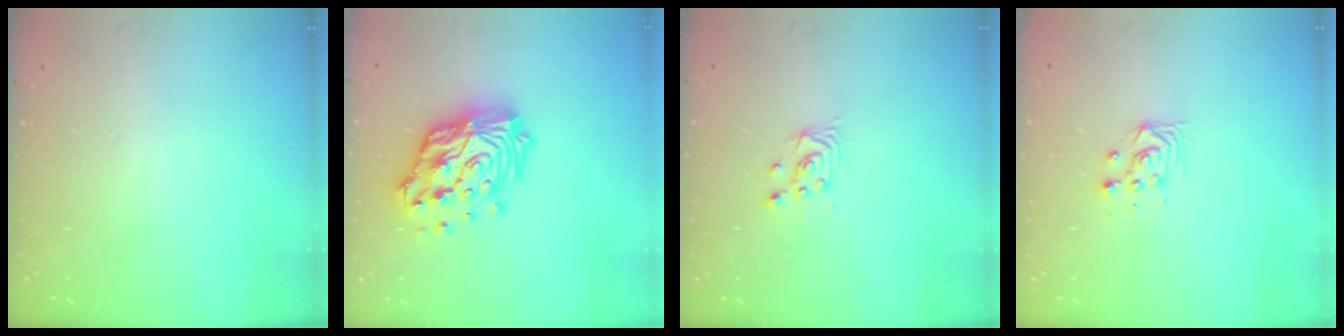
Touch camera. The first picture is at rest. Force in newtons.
{"total": 19.2, "press": 19.1, "slide": 1.8}
{"total": 2.5, "press": 2.5, "slide": 0.2}
{"total": 3.4, "press": 3.4, "slide": 0.1}